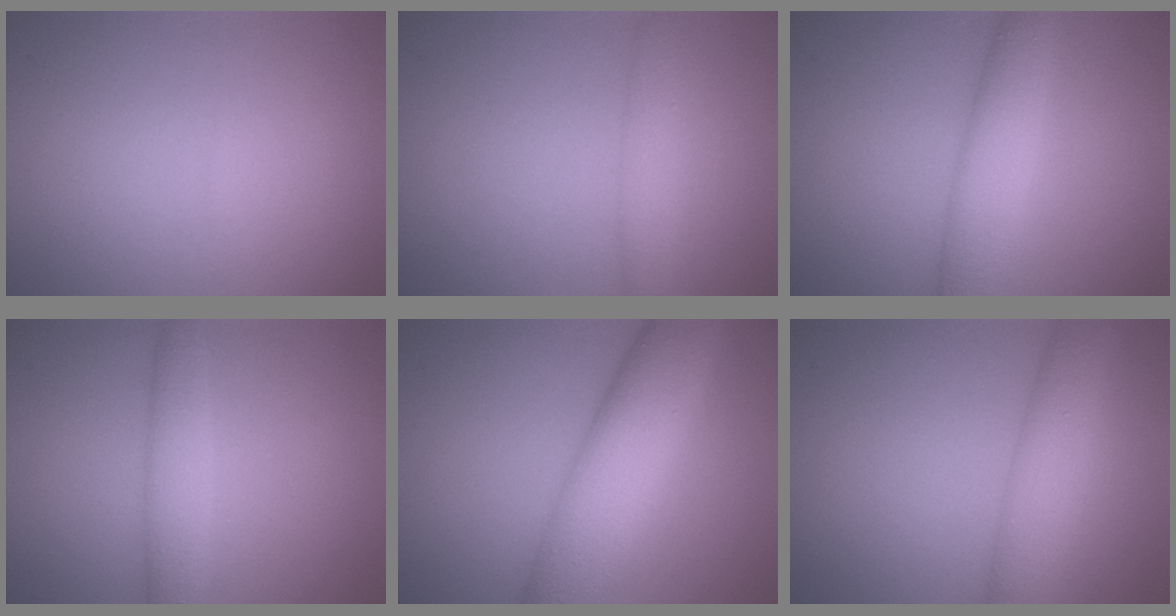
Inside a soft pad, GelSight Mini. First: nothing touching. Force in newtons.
{"total": 2.2, "press": 2.2, "slide": 0.1}
{"total": 4.7, "press": 4.7, "slide": 0.2}
{"total": 3.0, "press": 3.0, "slide": 0.1}
{"total": 9.6, "press": 9.6, "slide": 0.2}
{"total": 5.6, "press": 5.6, "slide": 0.2}